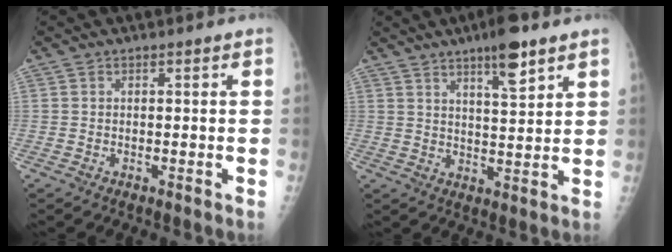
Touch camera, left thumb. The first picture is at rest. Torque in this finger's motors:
{"motor_torque": [0.05, 0.14, 0.09, -0.26, 0.07]}